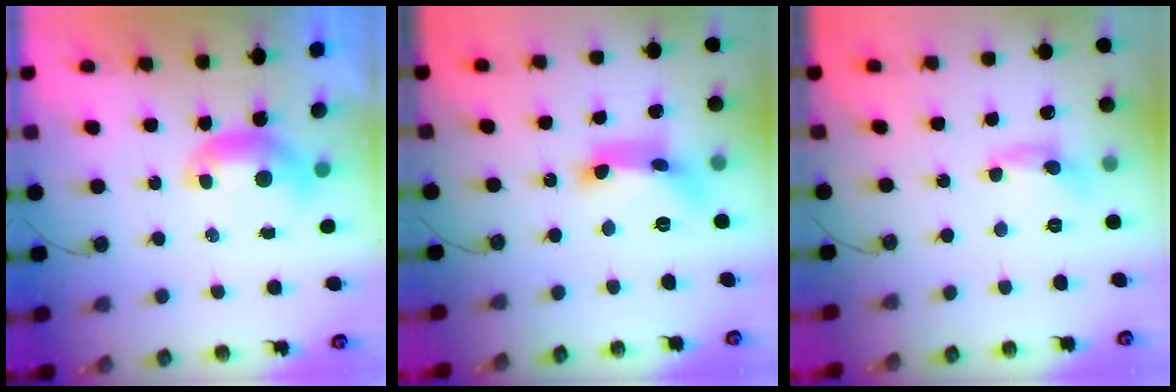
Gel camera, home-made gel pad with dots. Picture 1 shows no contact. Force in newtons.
{"total": 11.6, "press": 11.5, "slide": 0.7}
{"total": 4.7, "press": 4.7, "slide": 0.3}